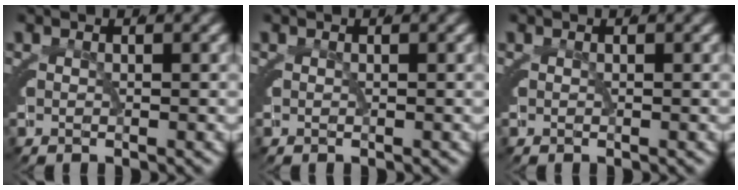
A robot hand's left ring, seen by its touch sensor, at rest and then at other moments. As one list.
[{"total": 0.0}, {"total": 0.0}]